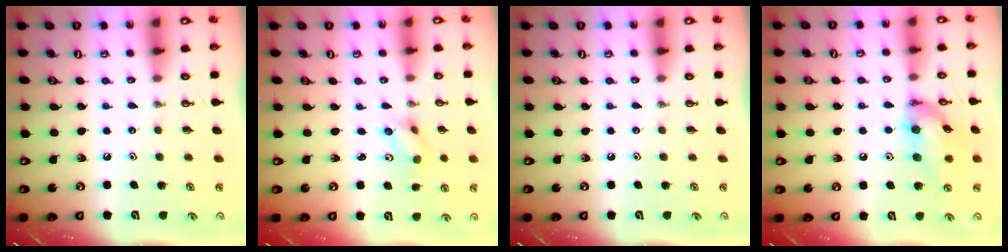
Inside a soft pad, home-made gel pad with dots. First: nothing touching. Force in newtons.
{"total": 2.6, "press": 2.4, "slide": 1.0}
{"total": 0.0}
{"total": 13.8, "press": 13.7, "slide": 1.6}